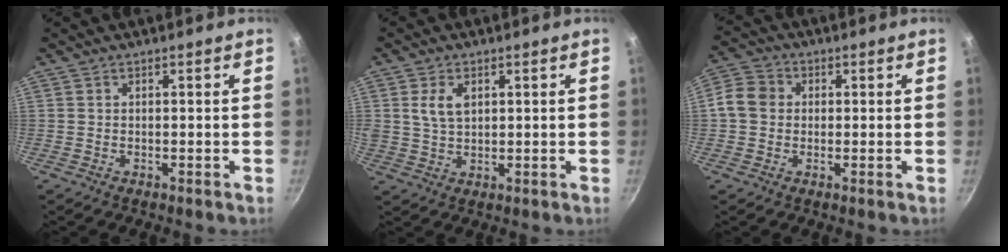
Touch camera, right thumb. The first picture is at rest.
{"total": 5.2, "force": [1.6, 3.3, 3.6], "torque": [-0.062, -0.004, 0.033]}
{"total": 6.2, "force": [0.2, 5.4, 3.1], "torque": [-0.038, 0.012, -0.015]}